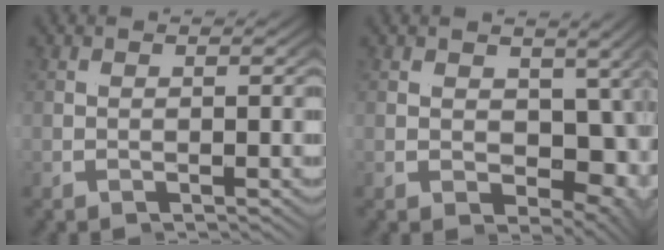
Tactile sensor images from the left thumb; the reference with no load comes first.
{"total": 9.2, "force": [0.3, 6.3, 6.7], "torque": [-0.091, -0.013, 0.014]}